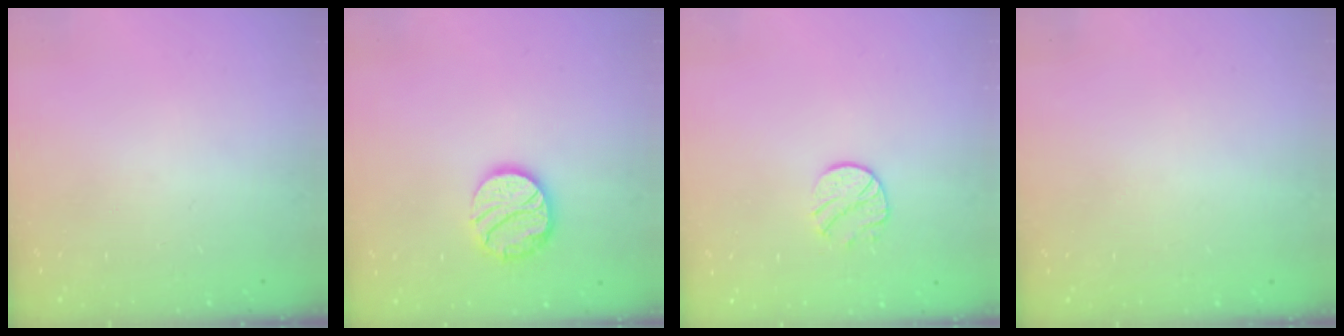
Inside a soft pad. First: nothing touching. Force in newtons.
{"total": 13.7, "press": 13.6, "slide": 1.0}
{"total": 8.7, "press": 8.7, "slide": 0.5}
{"total": 0.6, "press": 0.6, "slide": 0.1}